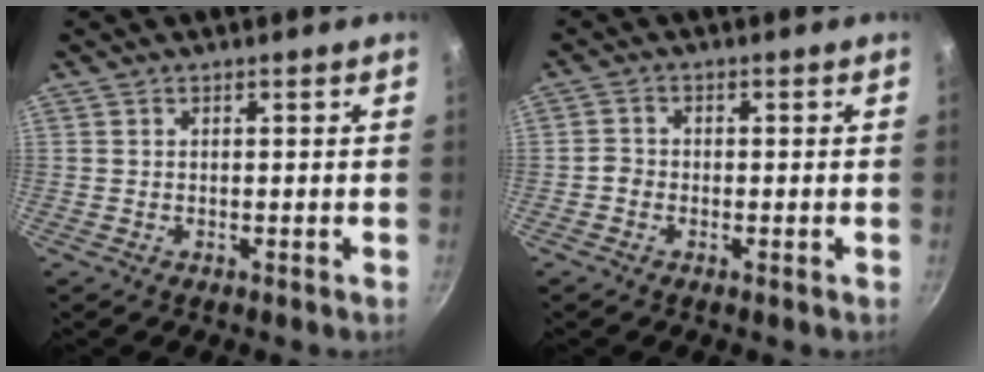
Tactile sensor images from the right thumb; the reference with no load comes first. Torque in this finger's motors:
{"motor_torque": [0.24, -0.07, 0.34, -0.01, -0.05]}